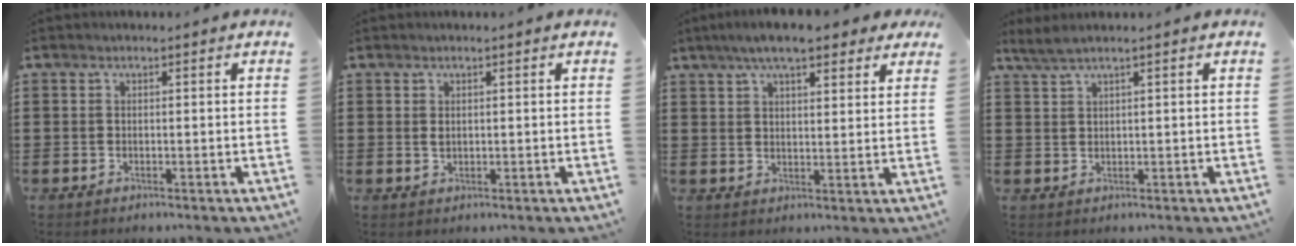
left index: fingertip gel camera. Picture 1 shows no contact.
{"total": 0.9, "force": [0.2, 0.6, 0.7], "torque": [-0.015, 0.004, 0.003]}
{"total": 7.3, "force": [5.7, 1.7, 4.3], "torque": [-0.099, 0.002, 0.104]}
{"total": 1.9, "force": [1.2, -0.1, 1.4], "torque": [-0.028, -0.002, 0.022]}